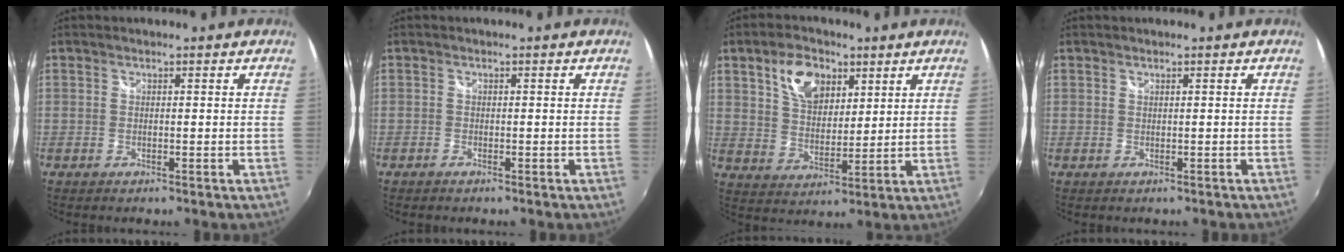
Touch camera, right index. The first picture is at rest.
{"total": 0.7, "force": [-0.6, 0.4, 0.1], "torque": [-0.004, -0.001, -0.014]}
{"total": 9.7, "force": [4.9, 5.9, 6.1], "torque": [-0.111, 0.016, 0.089]}
{"total": 0.5, "force": [0.0, 0.5, 0.0], "torque": [0.002, 0.000, 0.001]}